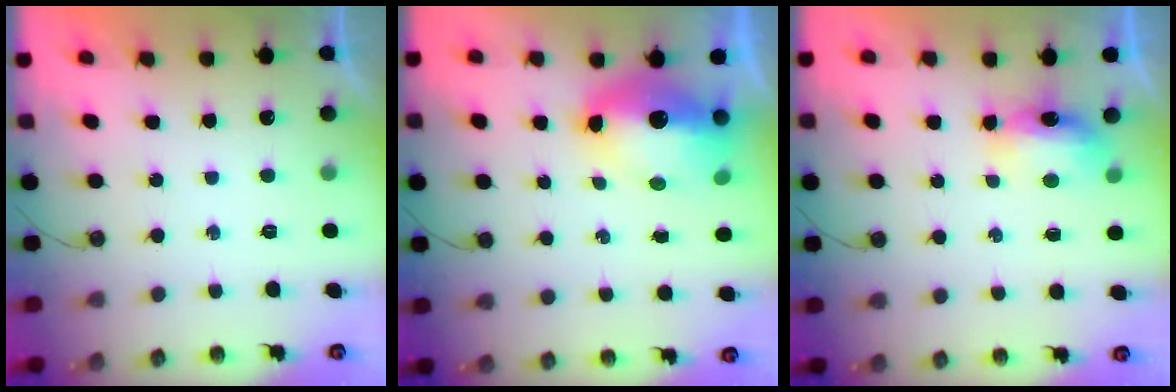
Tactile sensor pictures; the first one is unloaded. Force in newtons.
{"total": 12.3, "press": 12.2, "slide": 1.3}
{"total": 6.4, "press": 6.4, "slide": 0.2}